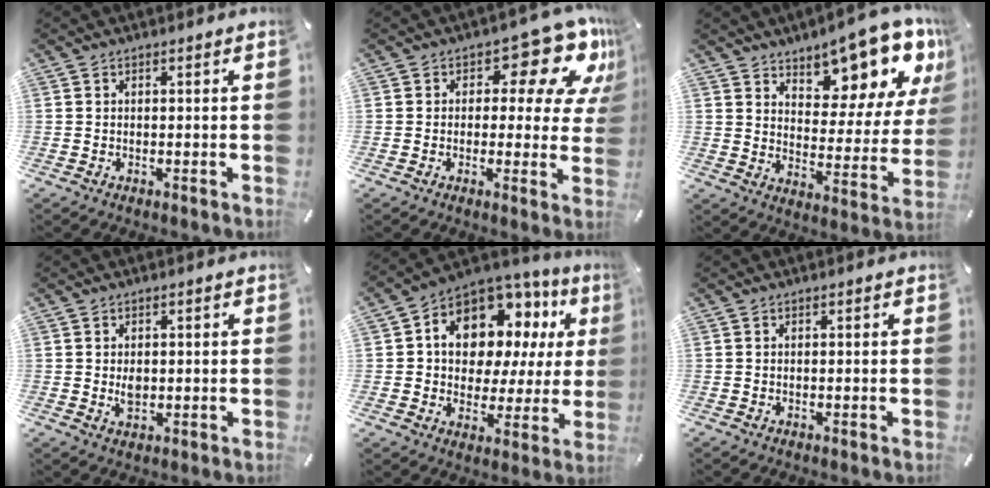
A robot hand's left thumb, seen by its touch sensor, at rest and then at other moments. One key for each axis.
{"total": 14.0, "fx": 7.6, "fy": 6.9, "fz": 9.5, "tx": -0.120, "ty": -0.051, "tz": 0.128}
{"total": 13.1, "fx": 11.4, "fy": 4.8, "fz": 4.3, "tx": -0.047, "ty": -0.112, "tz": 0.191}
{"total": 2.7, "fx": 0.1, "fy": 1.9, "fz": 1.9, "tx": -0.037, "ty": -0.003, "tz": -0.003}
{"total": 12.0, "fx": 5.5, "fy": 9.1, "fz": 5.6, "tx": -0.099, "ty": -0.046, "tz": 0.104}
{"total": 0.0}